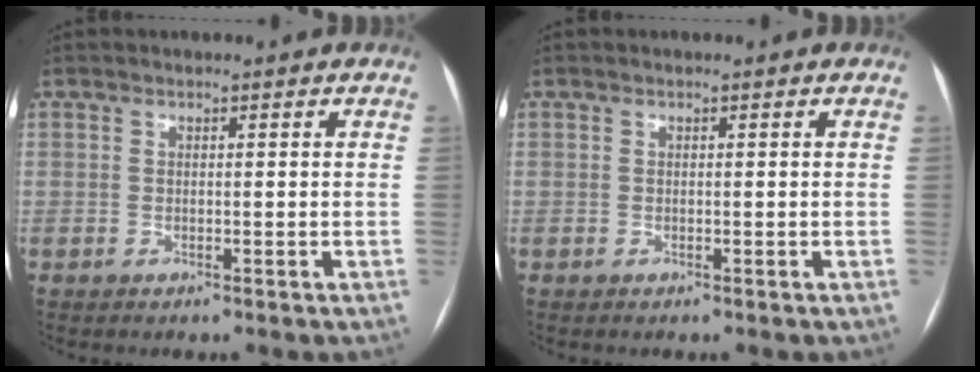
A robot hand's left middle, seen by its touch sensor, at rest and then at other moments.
{"total": 0.0}